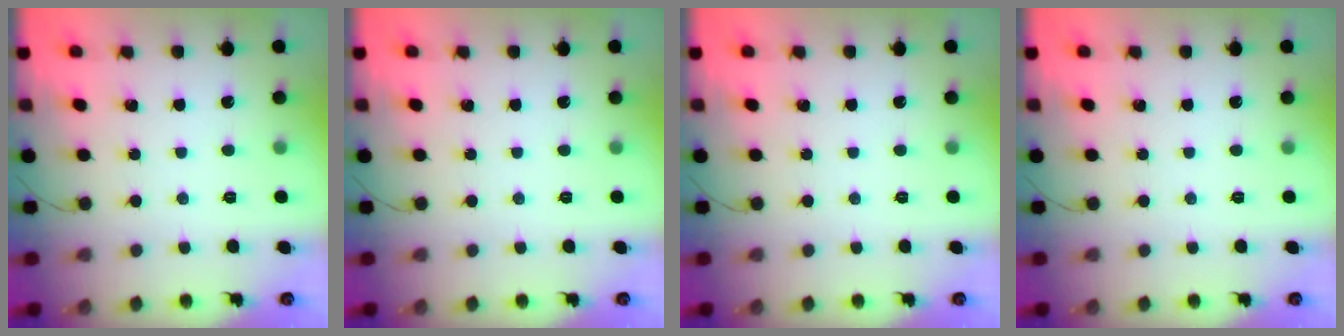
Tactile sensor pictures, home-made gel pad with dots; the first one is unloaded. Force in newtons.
{"total": 0.0}
{"total": 0.0}
{"total": 0.0}